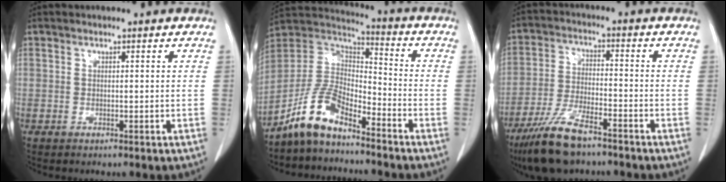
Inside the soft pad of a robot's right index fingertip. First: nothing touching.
{"total": 10.5, "force": [-7.9, 3.8, 5.8], "torque": [-0.135, 0.021, -0.157]}
{"total": 10.8, "force": [-7.8, 2.4, 7.0], "torque": [-0.146, -0.024, -0.143]}